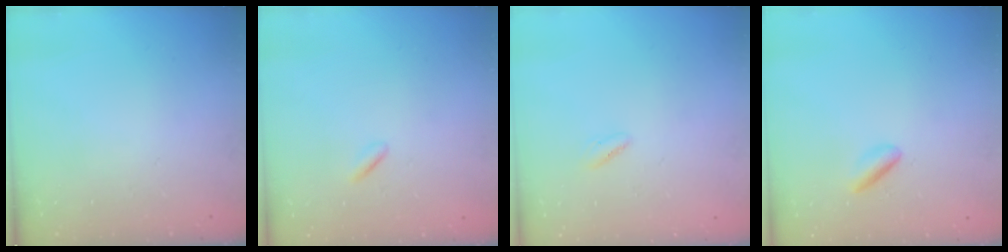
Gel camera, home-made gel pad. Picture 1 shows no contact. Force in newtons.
{"total": 0.5, "press": 0.3, "slide": 0.4}
{"total": 2.3, "press": 2.2, "slide": 0.7}
{"total": 1.8, "press": 1.7, "slide": 0.5}